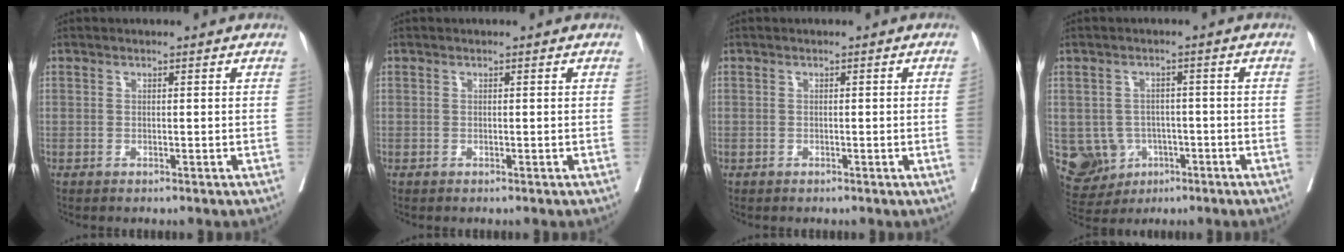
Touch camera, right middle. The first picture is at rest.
{"total": 0.0}
{"total": 0.7, "force": [-0.1, -0.1, 0.6], "torque": [-0.007, 0.001, -0.002]}
{"total": 9.6, "force": [-2.8, 8.8, 2.7], "torque": [-0.070, 0.014, -0.030]}